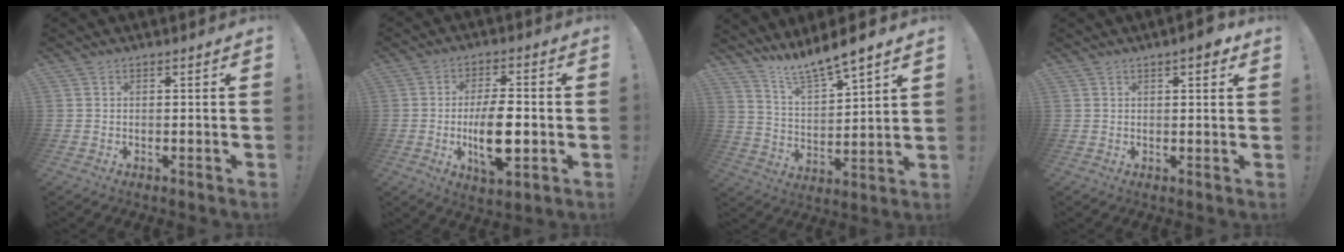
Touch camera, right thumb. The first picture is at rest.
{"total": 12.3, "force": [-2.2, 5.5, 10.8], "torque": [-0.185, 0.000, -0.039]}
{"total": 9.5, "force": [9.0, 0.5, 3.1], "torque": [-0.069, -0.073, 0.159]}
{"total": 3.8, "force": [2.3, 0.9, 2.9], "torque": [-0.036, -0.010, 0.033]}